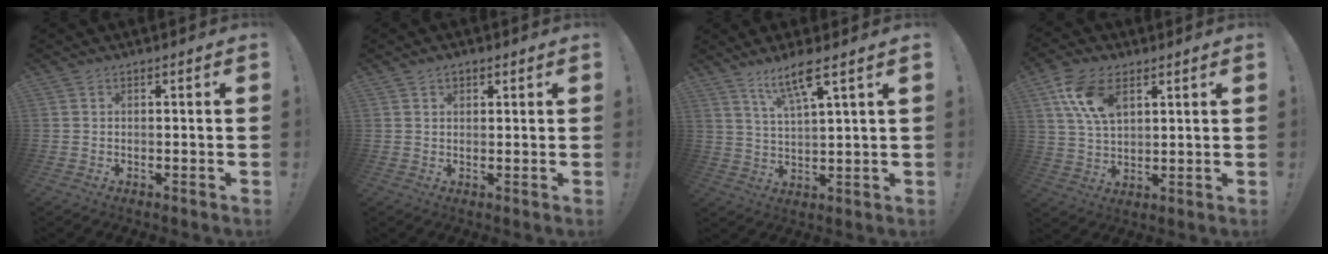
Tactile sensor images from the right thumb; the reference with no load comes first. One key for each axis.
{"total": 1.7, "fx": 0.9, "fy": 1.2, "fz": 0.7, "tx": 0.001, "ty": -0.005, "tz": 0.015}
{"total": 9.1, "fx": 6.1, "fy": 0.9, "fz": 6.7, "tx": -0.118, "ty": -0.026, "tz": 0.100}
{"total": 12.6, "fx": 6.1, "fy": 7.3, "fz": 8.3, "tx": -0.158, "ty": -0.012, "tz": 0.114}